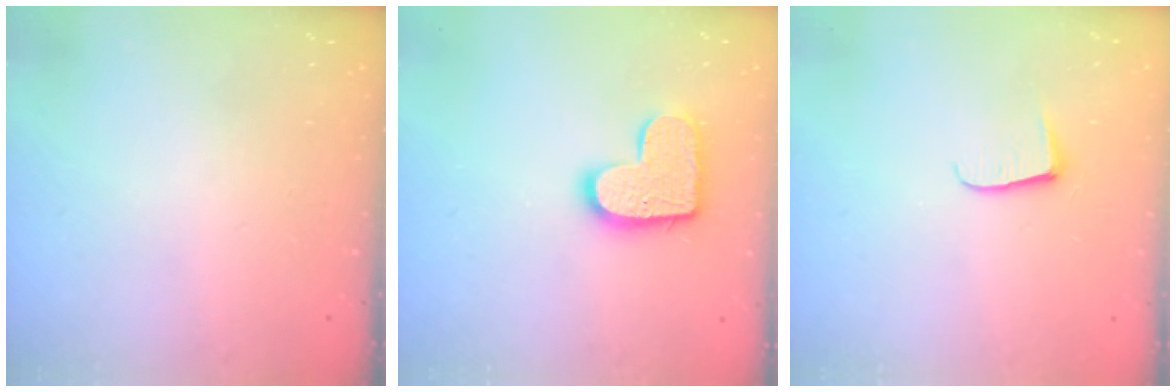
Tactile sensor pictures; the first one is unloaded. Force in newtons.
{"total": 13.5, "press": 13.5, "slide": 0.8}
{"total": 5.4, "press": 5.4, "slide": 0.5}